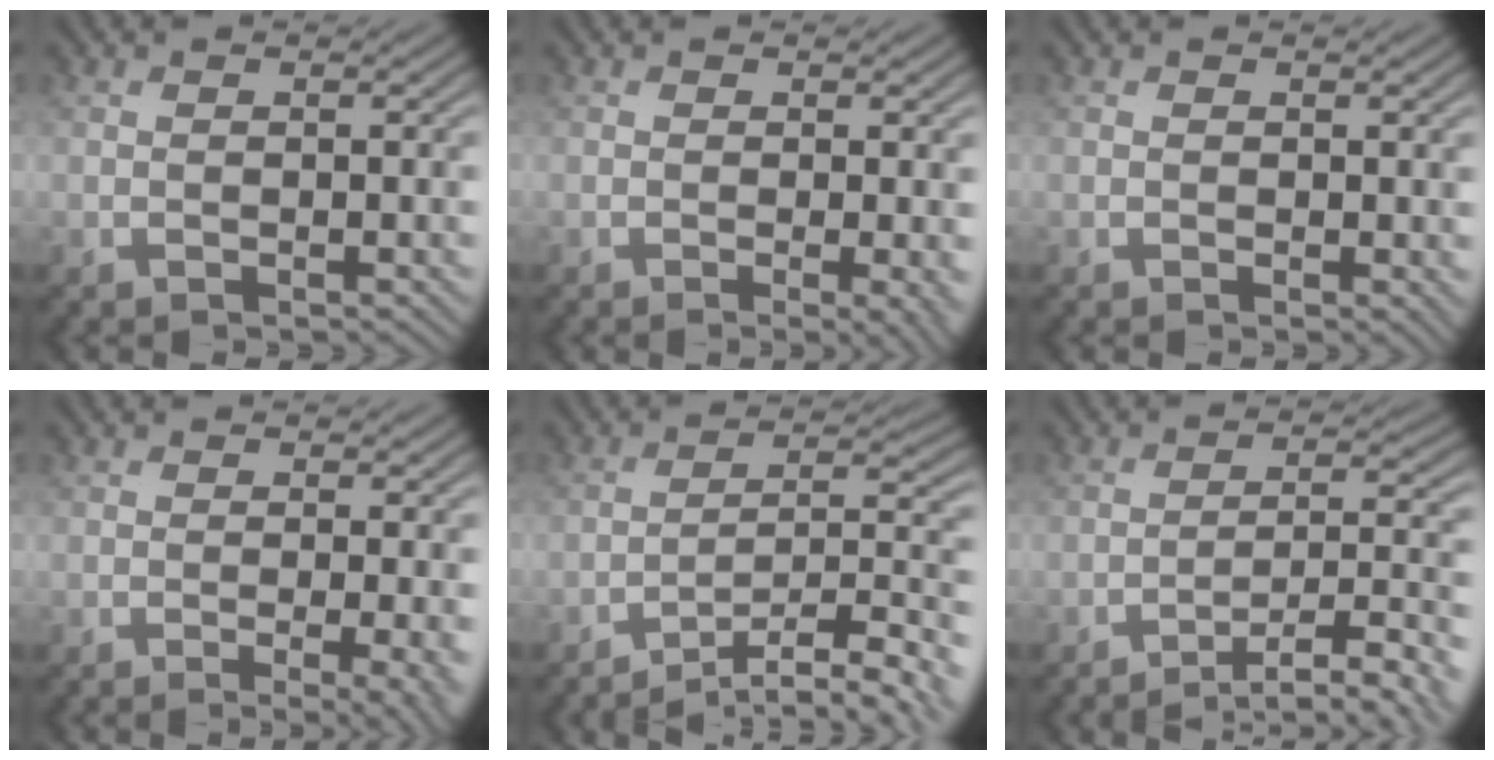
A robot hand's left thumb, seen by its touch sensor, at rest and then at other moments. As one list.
[{"total": 2.7, "force": [-0.4, 0.5, 2.6], "torque": [-0.040, -0.003, -0.011]}, {"total": 0.7, "force": [0.3, 0.3, 0.6], "torque": [-0.006, -0.002, 0.004]}, {"total": 4.0, "force": [-0.7, 0.9, 3.8], "torque": [-0.057, -0.005, -0.010]}, {"total": 10.7, "force": [-8.3, 2.1, 6.5], "torque": [-0.105, 0.015, -0.127]}, {"total": 8.6, "force": [-6.2, 1.6, 5.7], "torque": [-0.093, 0.011, -0.087]}]